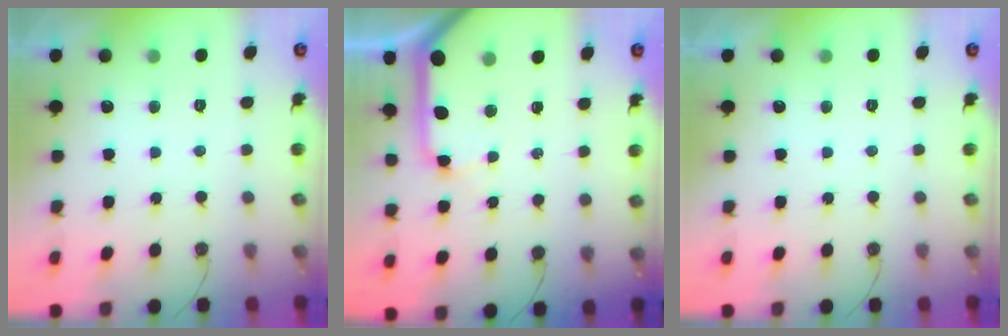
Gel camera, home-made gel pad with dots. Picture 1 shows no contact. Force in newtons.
{"total": 11.9, "press": 11.8, "slide": 1.5}
{"total": 0.0}